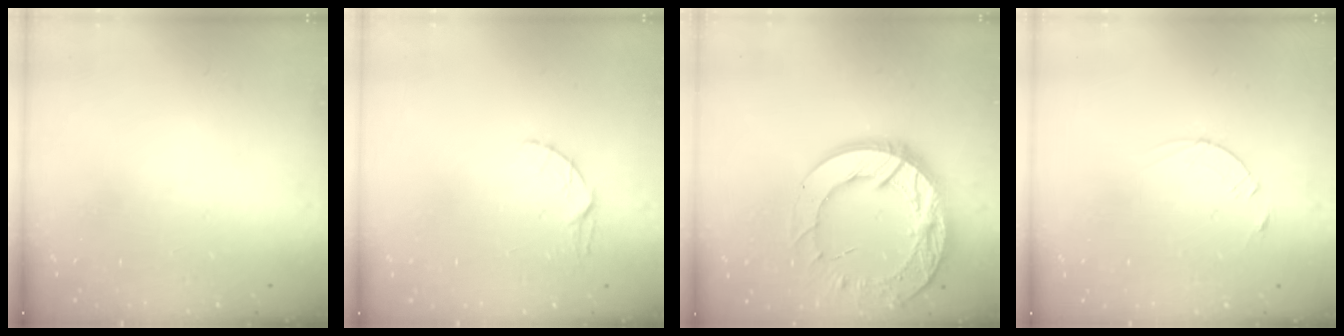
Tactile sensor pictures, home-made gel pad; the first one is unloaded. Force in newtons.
{"total": 3.4, "press": 3.3, "slide": 0.5}
{"total": 21.2, "press": 21.1, "slide": 2.1}
{"total": 2.5, "press": 2.5, "slide": 0.3}